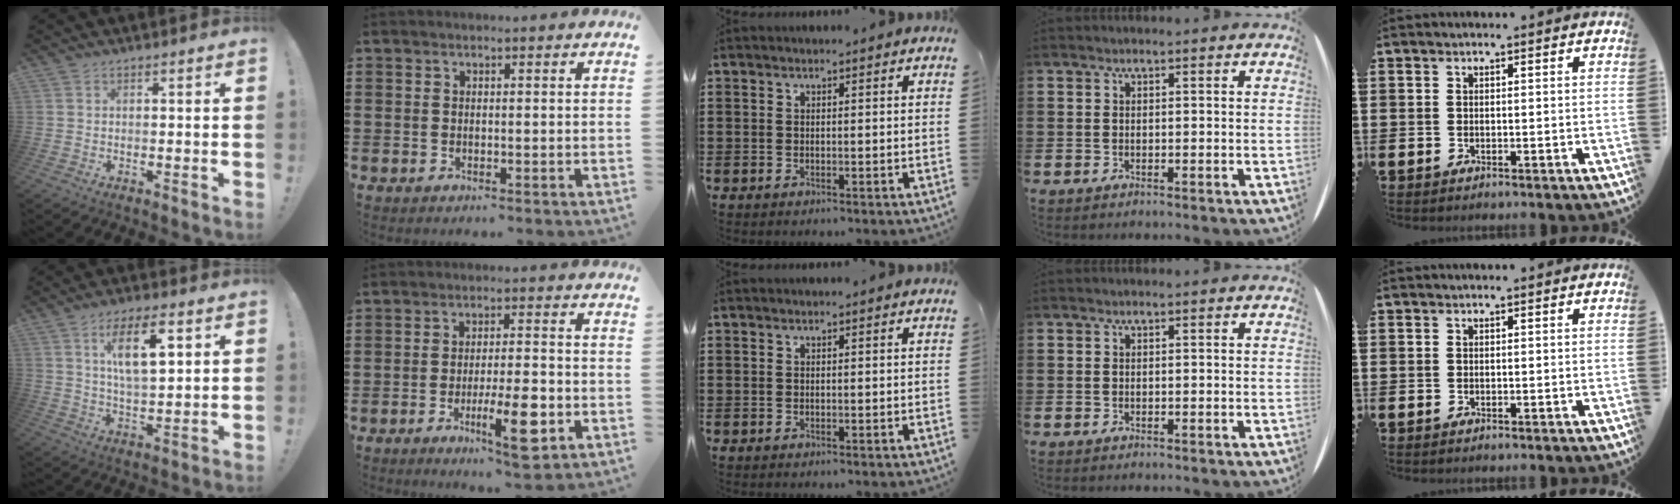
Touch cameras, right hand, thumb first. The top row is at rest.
{"thumb": {"total": 12.6, "force": [4.9, 4.8, 10.5], "torque": [-0.172, -0.001, 0.081]}, "index": {"total": 9.2, "force": [-3.7, 1.6, 8.3], "torque": [-0.149, -0.009, -0.062]}}